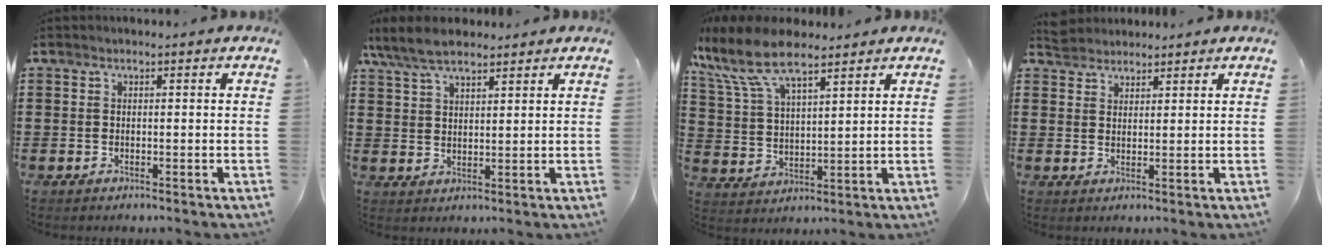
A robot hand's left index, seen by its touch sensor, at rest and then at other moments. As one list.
[{"total": 6.7, "force": [5.4, 2.2, 3.3], "torque": [-0.080, -0.005, 0.102]}, {"total": 10.2, "force": [7.5, 3.4, 6.0], "torque": [-0.146, -0.019, 0.135]}, {"total": 3.0, "force": [2.8, 1.0, -0.1], "torque": [-0.009, 0.000, 0.055]}]